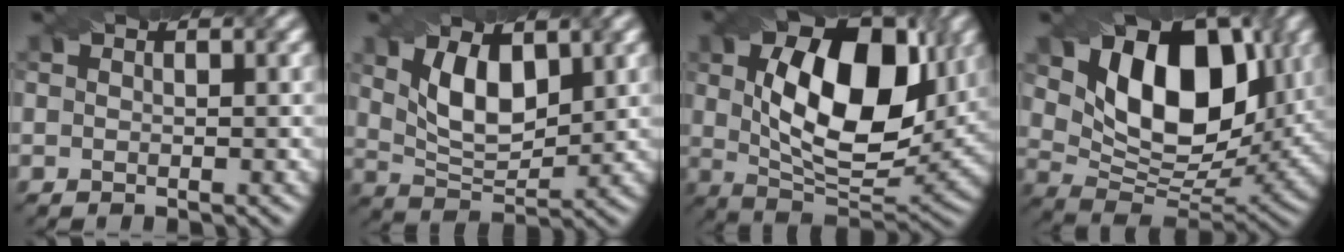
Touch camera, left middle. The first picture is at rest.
{"total": 5.6, "force": [1.8, 2.9, 4.5], "torque": [-0.092, 0.001, 0.037]}
{"total": 12.6, "force": [2.6, 7.1, 10.2], "torque": [-0.174, 0.001, 0.048]}
{"total": 12.3, "force": [3.4, 7.6, 9.1], "torque": [-0.147, -0.001, 0.061]}